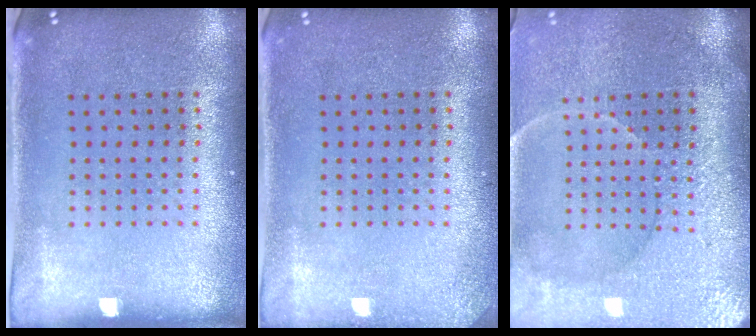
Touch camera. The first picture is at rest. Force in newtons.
{"total": 1.2, "press": 1.2, "slide": 0.1}
{"total": 4.1, "press": 3.7, "slide": 1.7}